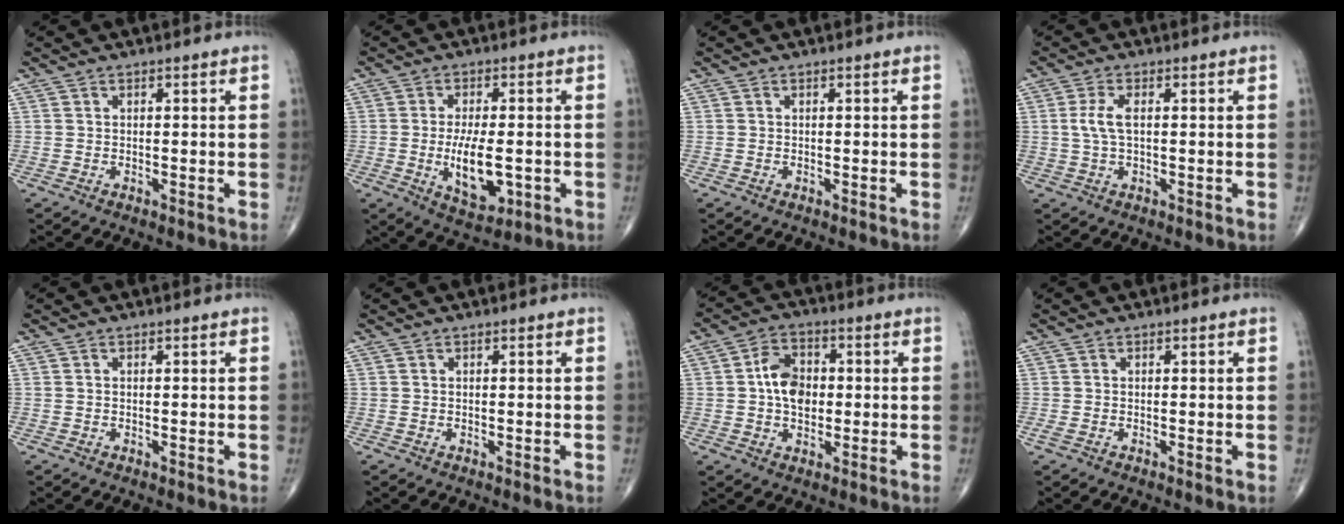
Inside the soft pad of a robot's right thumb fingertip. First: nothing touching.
{"total": 9.5, "force": [-1.7, 4.3, 8.3], "torque": [-0.132, -0.007, -0.020]}
{"total": 0.0}
{"total": 3.9, "force": [0.4, 1.6, 3.6], "torque": [-0.087, 0.005, 0.007]}
{"total": 0.0}
{"total": 0.0}
{"total": 8.0, "force": [0.2, 5.7, 5.7], "torque": [-0.075, 0.013, -0.003]}
{"total": 0.9, "force": [-0.3, 0.3, 0.8], "torque": [-0.024, -0.004, -0.008]}